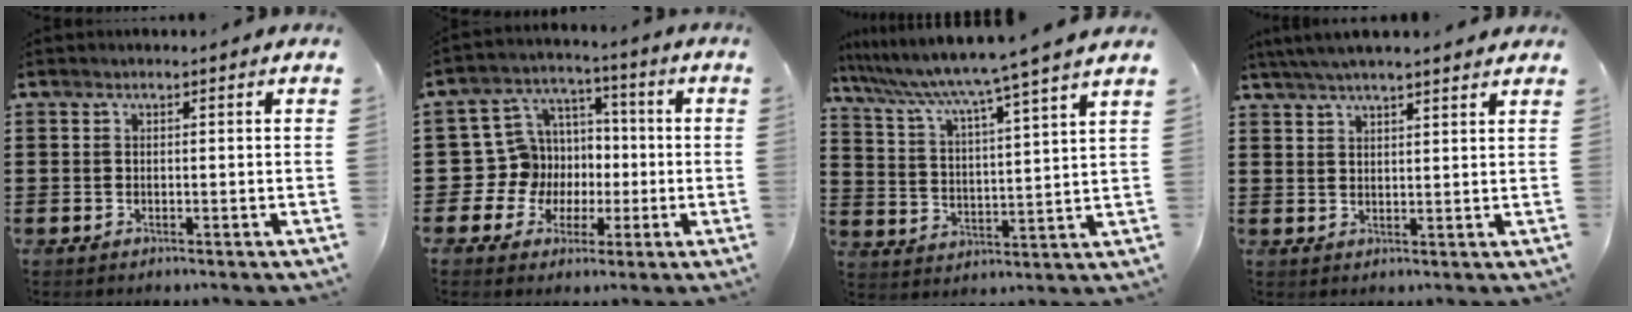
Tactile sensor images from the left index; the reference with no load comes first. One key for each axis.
{"total": 9.5, "fx": -0.5, "fy": 9.4, "fz": 1.3, "tx": -0.070, "ty": -0.002, "tz": -0.002}
{"total": 5.8, "fx": 4.9, "fy": -1.7, "fz": 2.5, "tx": -0.072, "ty": -0.051, "tz": 0.072}
{"total": 4.0, "fx": 3.6, "fy": 0.1, "fz": 1.8, "tx": -0.044, "ty": -0.001, "tz": 0.065}